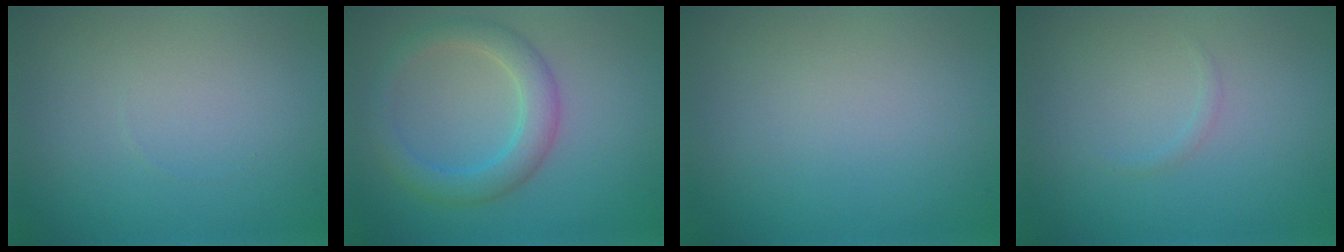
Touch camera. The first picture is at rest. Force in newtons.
{"total": 3.6, "press": 3.6, "slide": 0.2}
{"total": 0.0}
{"total": 0.5, "press": 0.5, "slide": 0.1}